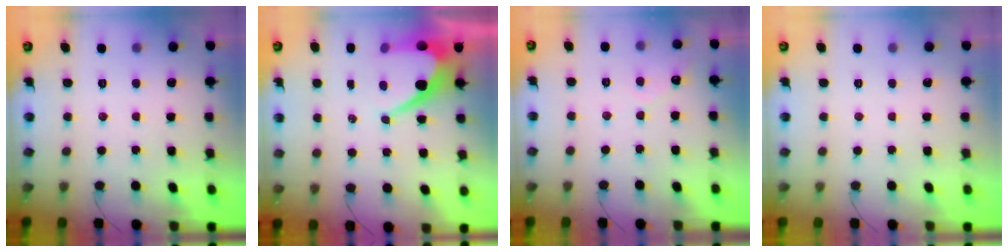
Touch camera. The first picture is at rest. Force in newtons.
{"total": 10.2, "press": 10.2, "slide": 0.7}
{"total": 3.1, "press": 3.1, "slide": 0.2}
{"total": 0.0}